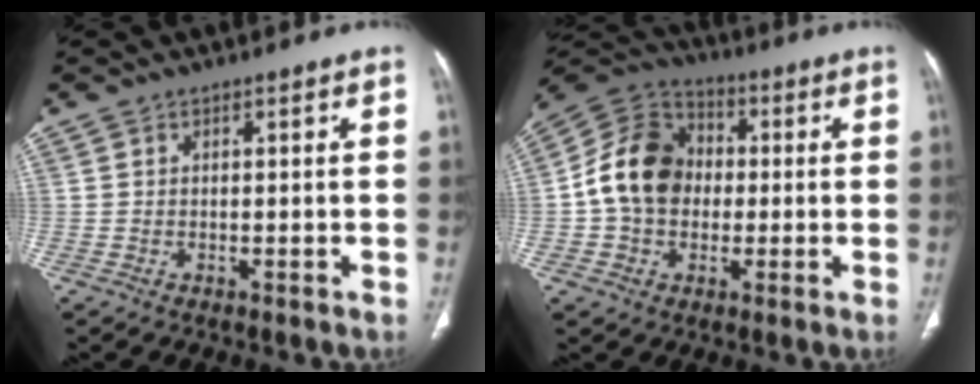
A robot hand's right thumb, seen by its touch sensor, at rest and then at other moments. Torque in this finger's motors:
{"motor_torque": [0.31, 2.08, 0.66, -0.53, 0.10]}